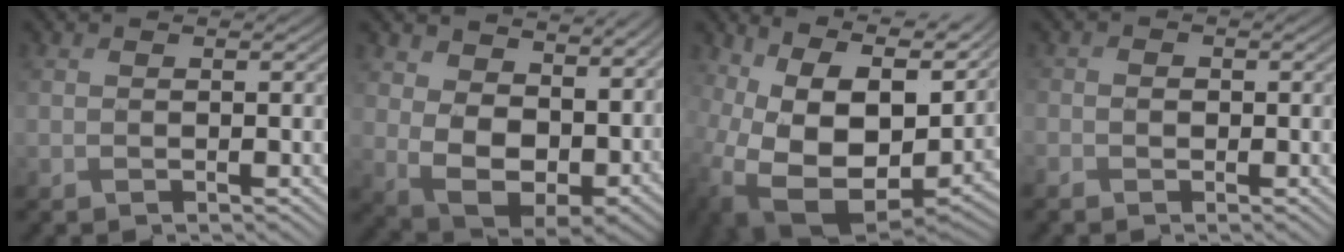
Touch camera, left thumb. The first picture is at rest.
{"total": 12.7, "force": [4.3, 8.4, 8.5], "torque": [-0.217, -0.011, 0.089]}
{"total": 15.9, "force": [3.4, 10.6, 11.4], "torque": [-0.238, -0.030, 0.083]}
{"total": 1.1, "force": [-0.8, 0.5, -0.6], "torque": [0.012, -0.001, -0.015]}